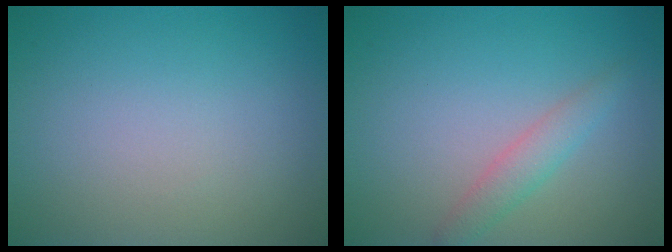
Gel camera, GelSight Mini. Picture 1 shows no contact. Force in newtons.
{"total": 2.0, "press": 2.0, "slide": 0.0}